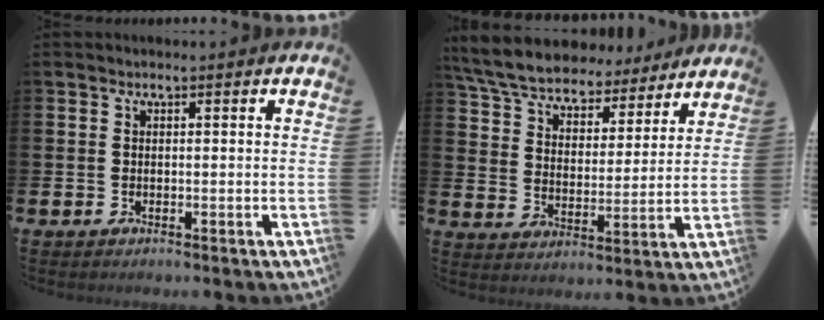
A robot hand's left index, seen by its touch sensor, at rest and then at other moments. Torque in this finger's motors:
{"motor_torque": [0.90, -1.23, -0.41, 0.21]}